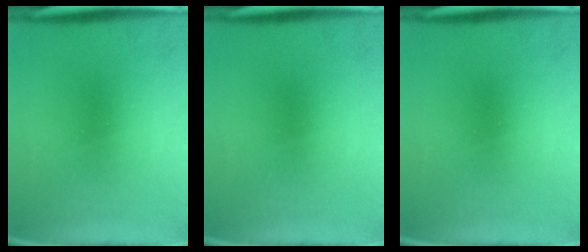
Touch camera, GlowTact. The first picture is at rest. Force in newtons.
{"total": 0.0}
{"total": 0.0}